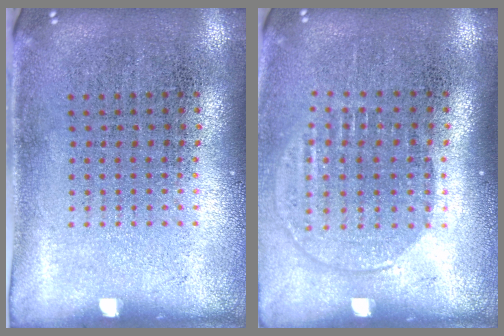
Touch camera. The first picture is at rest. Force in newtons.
{"total": 1.5, "press": 1.2, "slide": 0.8}